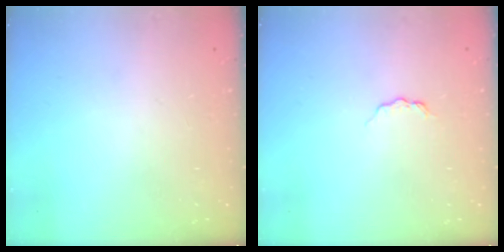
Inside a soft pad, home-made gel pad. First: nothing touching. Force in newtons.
{"total": 3.7, "press": 3.6, "slide": 0.4}